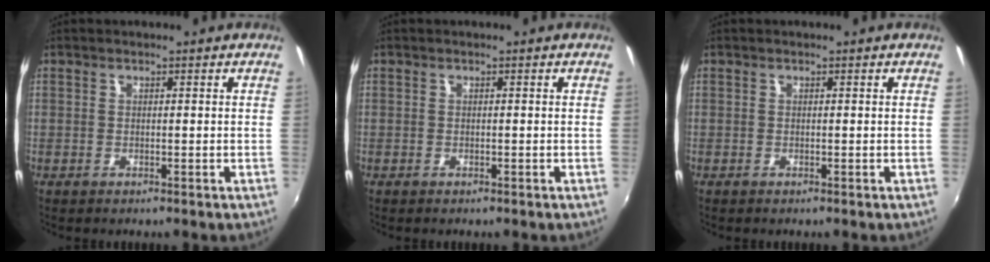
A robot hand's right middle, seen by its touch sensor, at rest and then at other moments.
{"total": 0.0}
{"total": 0.0}